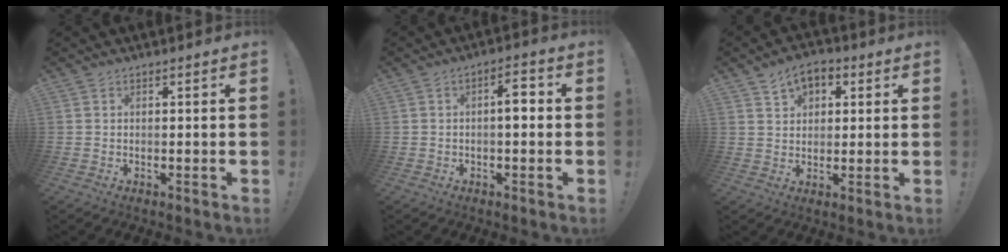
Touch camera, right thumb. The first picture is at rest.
{"total": 4.7, "force": [-0.2, 2.1, 4.2], "torque": [-0.054, 0.009, -0.010]}
{"total": 6.6, "force": [3.3, 4.6, 3.4], "torque": [-0.051, -0.006, 0.059]}